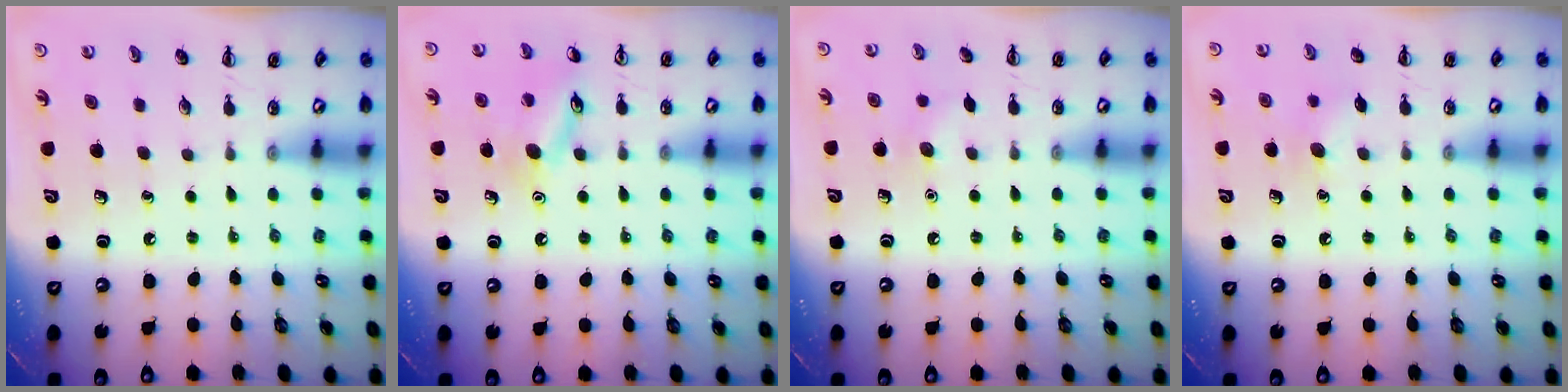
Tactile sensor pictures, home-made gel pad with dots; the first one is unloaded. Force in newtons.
{"total": 11.5, "press": 11.4, "slide": 1.3}
{"total": 5.8, "press": 5.6, "slide": 1.5}
{"total": 7.1, "press": 6.9, "slide": 1.9}